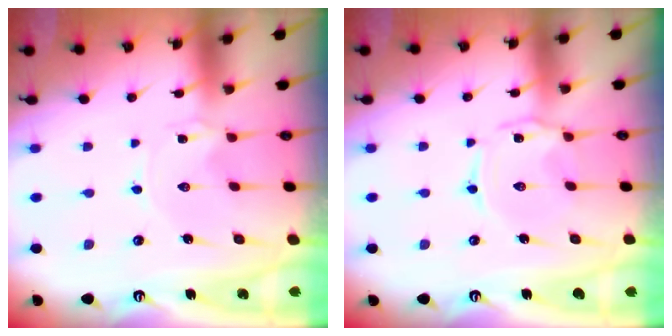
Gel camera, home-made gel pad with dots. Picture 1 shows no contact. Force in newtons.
{"total": 1.7, "press": 1.7, "slide": 0.4}